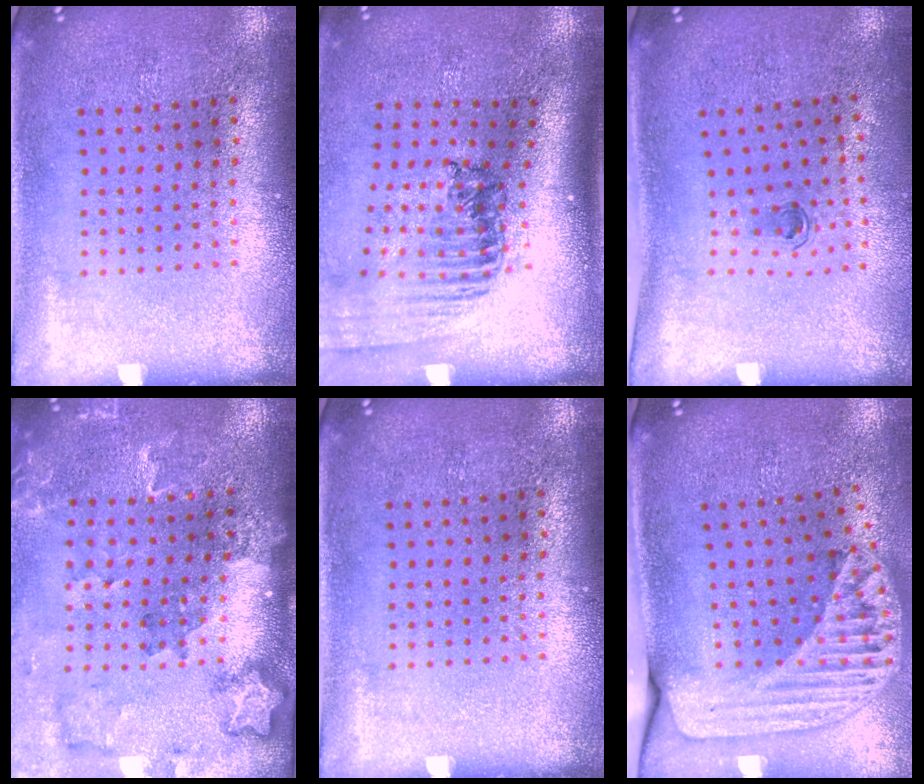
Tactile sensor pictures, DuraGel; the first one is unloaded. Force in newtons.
{"total": 1.7, "press": 1.5, "slide": 0.7}
{"total": 0.6, "press": 0.3, "slide": 0.5}
{"total": 1.8, "press": 1.8, "slide": 0.2}
{"total": 0.0}
{"total": 2.2, "press": 1.7, "slide": 1.4}